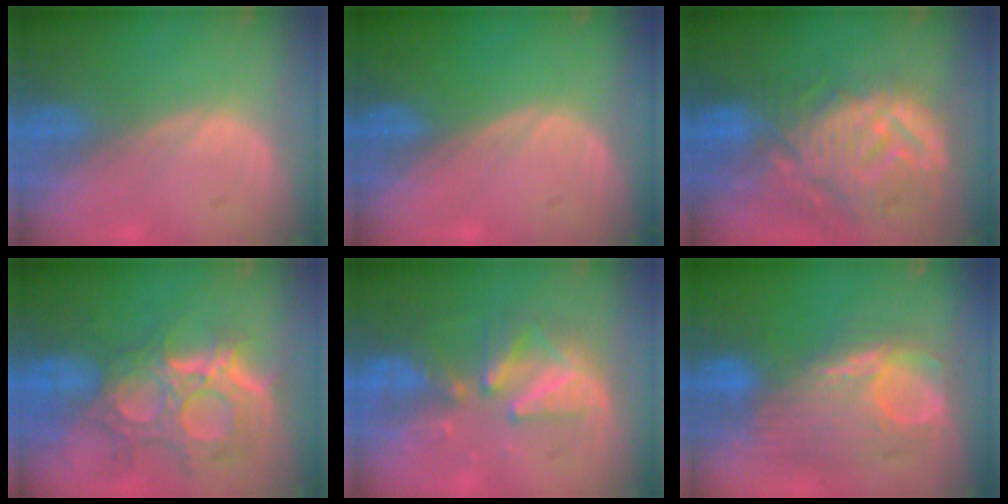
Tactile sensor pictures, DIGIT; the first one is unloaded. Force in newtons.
{"total": 0.0}
{"total": 12.6, "press": 11.2, "slide": 5.8}
{"total": 11.9, "press": 10.7, "slide": 5.2}
{"total": 8.4, "press": 8.1, "slide": 2.0}
{"total": 9.6, "press": 9.4, "slide": 2.1}